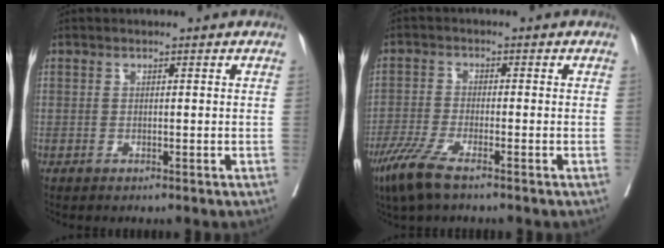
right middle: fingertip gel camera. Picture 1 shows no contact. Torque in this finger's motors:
{"motor_torque": [0.99, -0.90, 0.39, 0.14]}